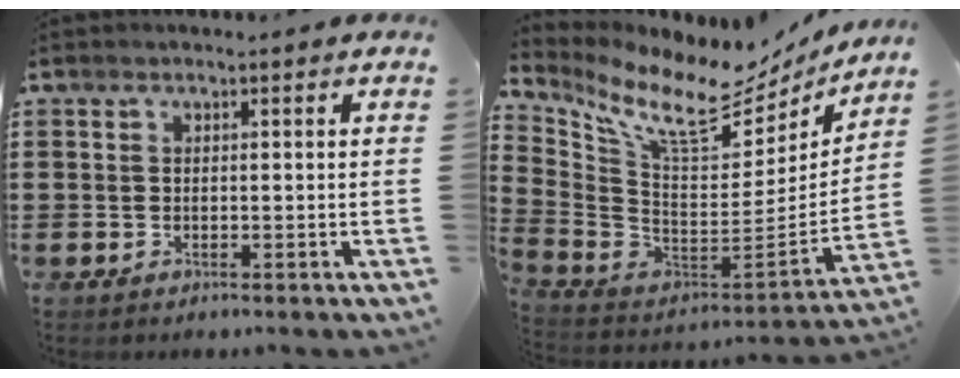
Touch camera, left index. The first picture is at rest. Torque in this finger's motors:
{"motor_torque": [2.14, 0.00, 0.24, 0.12]}